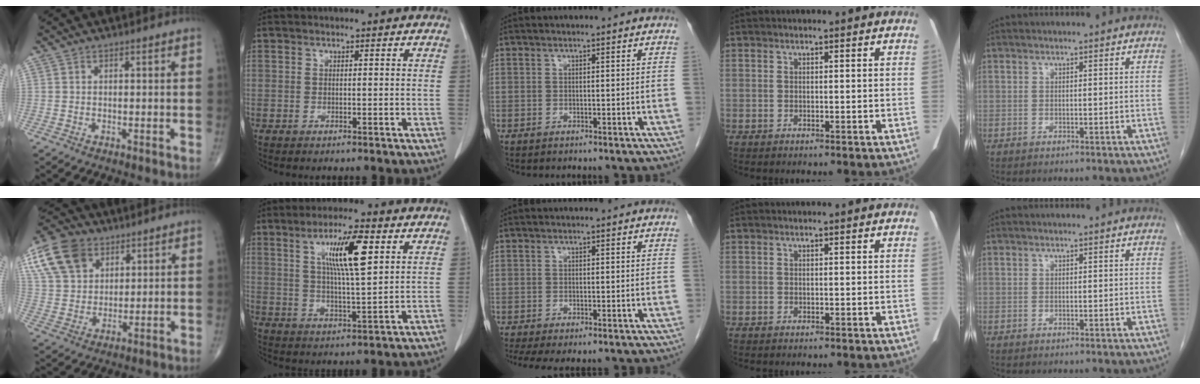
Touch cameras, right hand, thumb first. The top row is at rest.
{"thumb": {"total": 13.7, "force": [6.6, 9.6, 7.2], "torque": [-0.124, -0.008, 0.127]}, "index": {"total": 10.2, "force": [3.8, 1.2, 9.4], "torque": [-0.165, 0.005, 0.066]}, "middle": {"total": 6.0, "force": [-4.5, 1.7, 3.6], "torque": [-0.061, -0.015, -0.071]}}